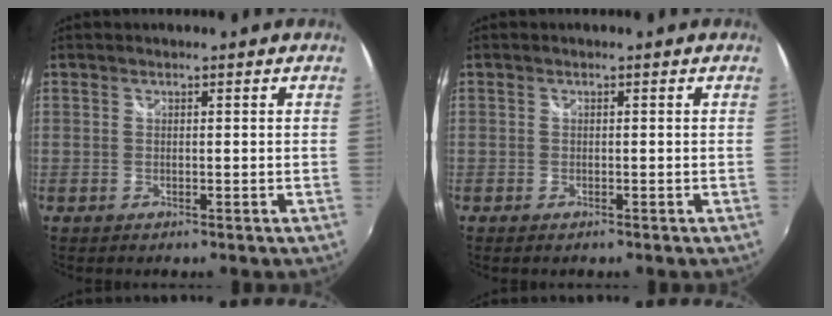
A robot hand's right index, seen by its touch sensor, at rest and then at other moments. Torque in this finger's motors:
{"motor_torque": [-0.36, -0.34, 0.03, -0.03]}